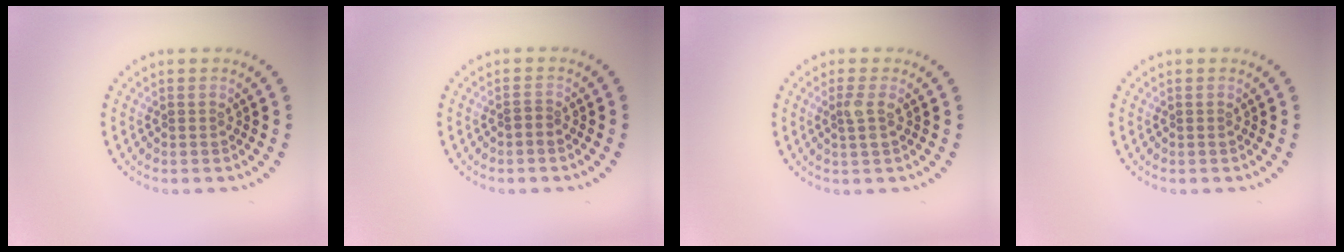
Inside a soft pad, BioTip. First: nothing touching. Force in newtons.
{"total": 0.6, "press": 0.2, "slide": 0.5}
{"total": 1.5, "press": 1.3, "slide": 0.7}
{"total": 0.0}